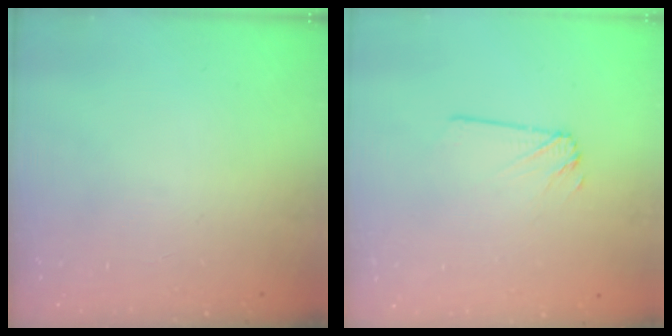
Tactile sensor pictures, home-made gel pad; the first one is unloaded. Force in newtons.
{"total": 1.6, "press": 1.6, "slide": 0.0}